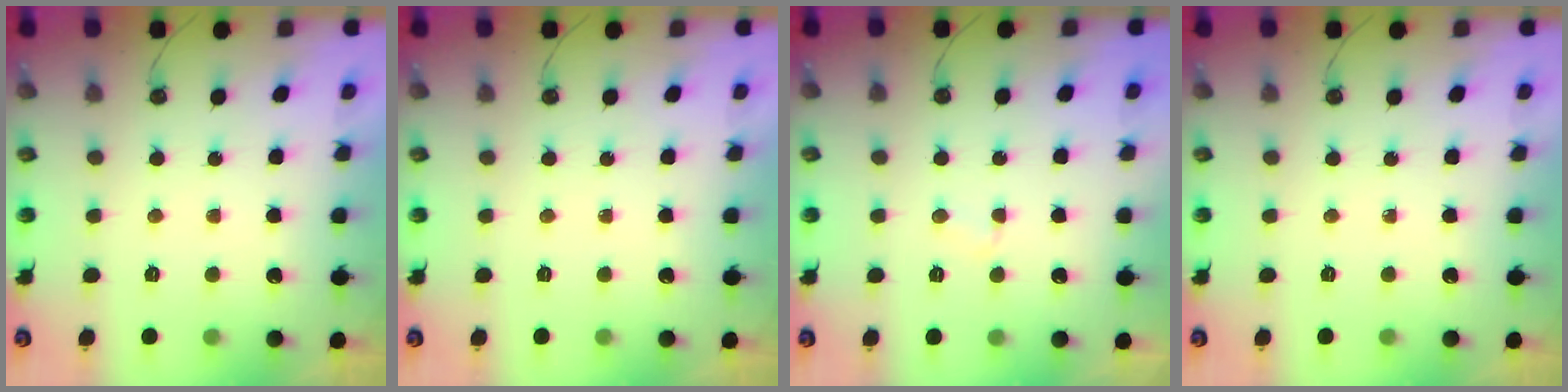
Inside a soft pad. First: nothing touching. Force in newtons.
{"total": 0.0}
{"total": 2.3, "press": 2.3, "slide": 0.3}
{"total": 0.0}